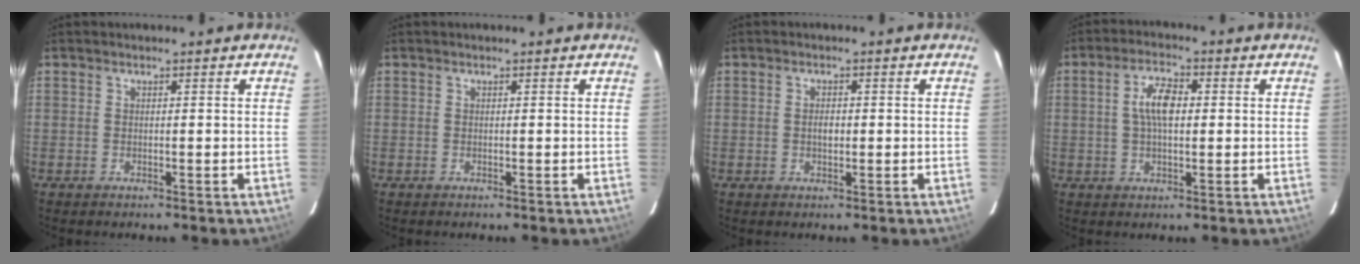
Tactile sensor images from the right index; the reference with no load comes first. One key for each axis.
{"total": 0.0}
{"total": 1.8, "fx": -0.1, "fy": 1.1, "fz": 1.4, "tx": -0.025, "ty": 0.004, "tz": -0.002}
{"total": 6.0, "fx": 0.7, "fy": 2.6, "fz": 5.4, "tx": -0.101, "ty": 0.012, "tz": 0.014}